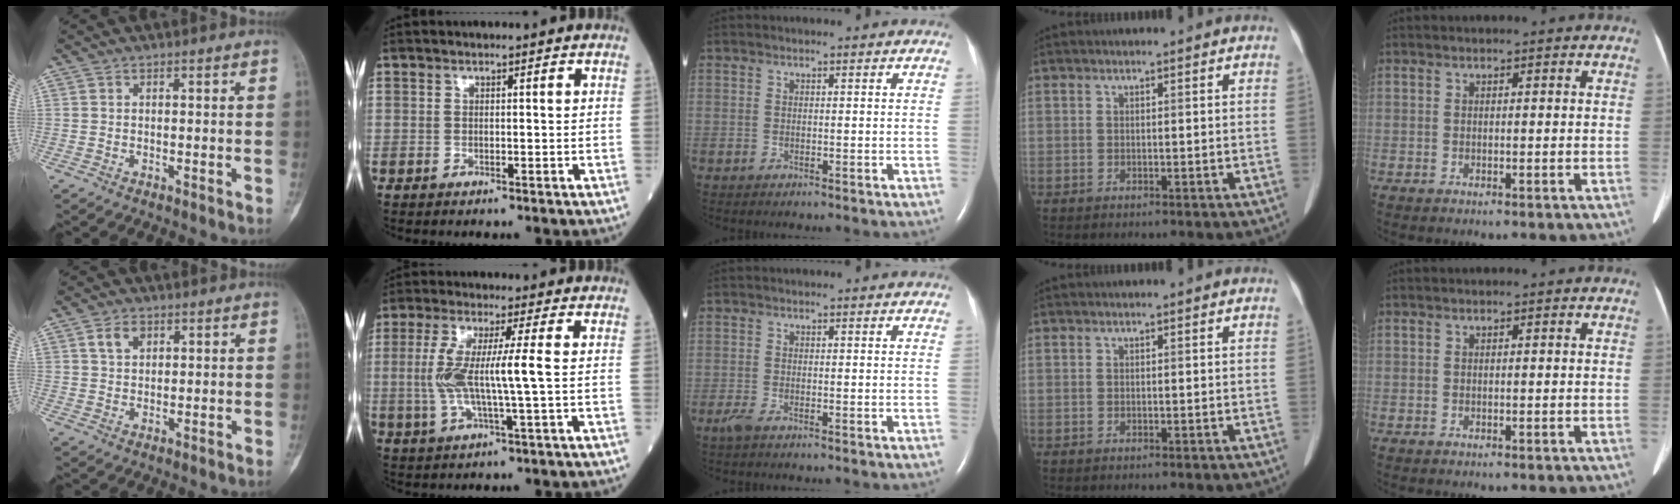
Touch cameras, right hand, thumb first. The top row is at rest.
{"thumb": {"total": 3.9, "force": [1.9, 2.6, 2.1], "torque": [-0.029, -0.005, 0.036]}, "index": {"total": 8.2, "force": [-0.1, -0.1, 8.2], "torque": [-0.177, 0.001, -0.004]}, "middle": {"total": 1.5, "force": [-1.0, 0.3, 1.0], "torque": [-0.034, -0.006, -0.022]}}